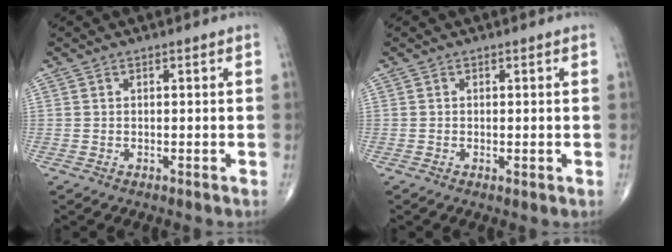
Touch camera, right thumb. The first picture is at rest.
{"total": 0.7, "force": [-0.1, 0.2, 0.7], "torque": [-0.013, -0.003, -0.003]}